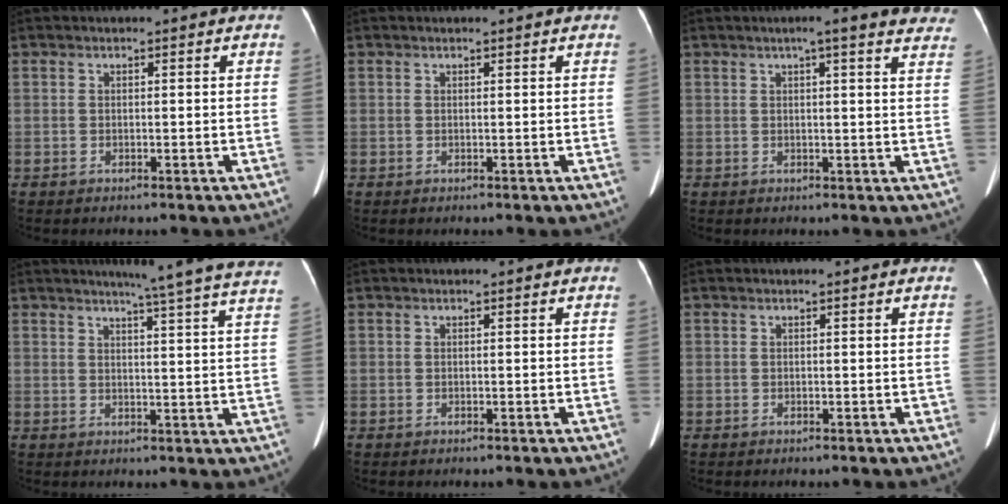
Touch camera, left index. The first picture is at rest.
{"total": 1.1, "force": [1.0, -0.1, 0.3], "torque": [-0.010, 0.010, 0.018]}
{"total": 11.3, "force": [9.3, 1.2, 6.4], "torque": [-0.065, 0.009, 0.092]}
{"total": 16.8, "force": [14.9, -1.6, 7.6], "torque": [-0.109, -0.053, 0.167]}
{"total": 0.0}
{"total": 0.0}